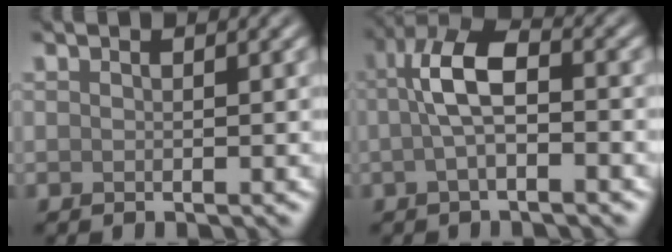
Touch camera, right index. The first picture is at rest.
{"total": 4.8, "force": [-0.3, 1.8, 4.5], "torque": [-0.093, 0.013, -0.014]}